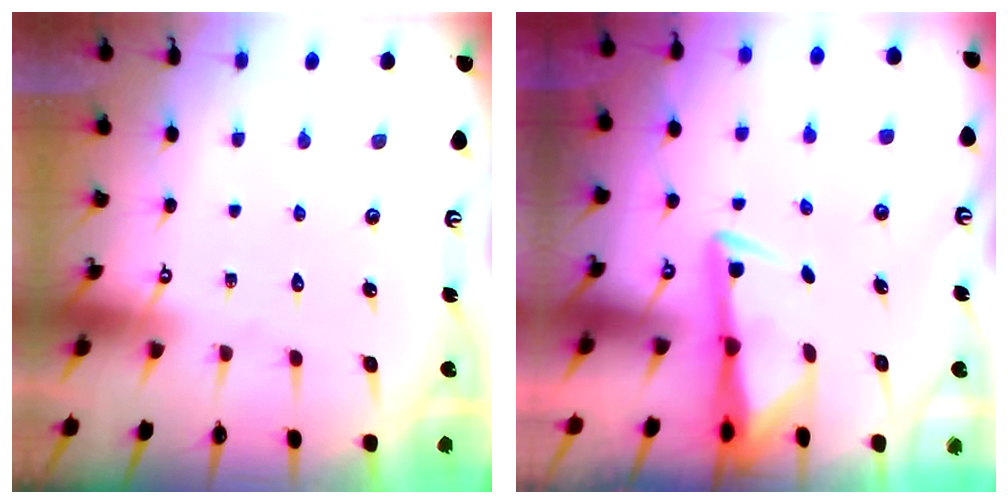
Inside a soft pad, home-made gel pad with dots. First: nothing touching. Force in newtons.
{"total": 2.9, "press": 2.8, "slide": 0.5}